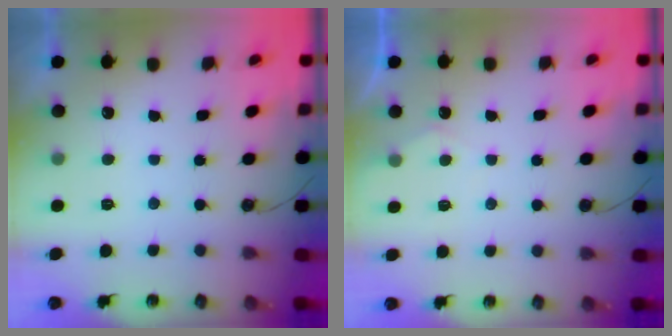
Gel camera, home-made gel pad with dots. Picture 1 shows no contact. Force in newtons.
{"total": 2.9, "press": 2.9, "slide": 0.4}